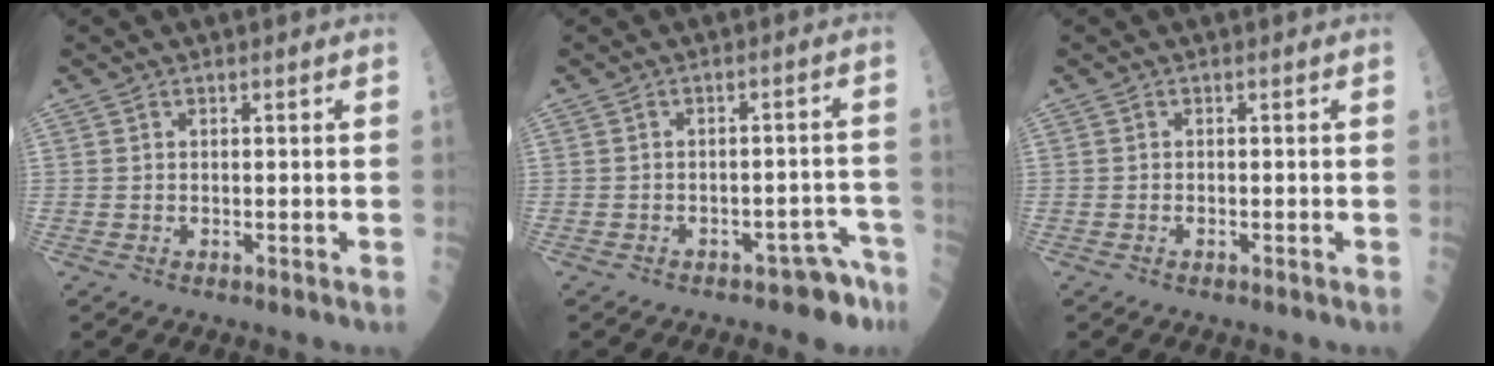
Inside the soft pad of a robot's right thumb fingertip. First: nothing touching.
{"total": 5.0, "force": [-3.8, 2.4, 2.1], "torque": [-0.001, 0.050, -0.045]}
{"total": 0.0}